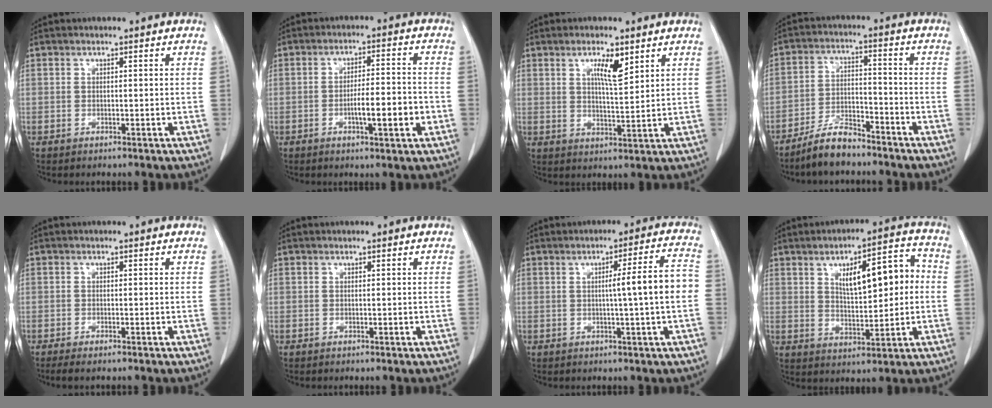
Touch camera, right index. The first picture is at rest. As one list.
[{"total": 6.9, "force": [-2.1, 0.9, 6.6], "torque": [-0.106, 0.002, -0.032]}, {"total": 5.2, "force": [2.8, 0.9, 4.3], "torque": [-0.074, -0.002, 0.048]}, {"total": 7.2, "force": [-6.2, 2.0, 3.2], "torque": [-0.062, -0.004, -0.115]}, {"total": 2.8, "force": [-2.2, 0.4, 1.6], "torque": [-0.023, -0.007, -0.031]}, {"total": 0.0}, {"total": 7.5, "force": [-0.4, -0.8, 7.5], "torque": [-0.104, 0.011, -0.006]}, {"total": 11.2, "force": [1.9, 3.7, 10.4], "torque": [-0.150, 0.030, 0.035]}]